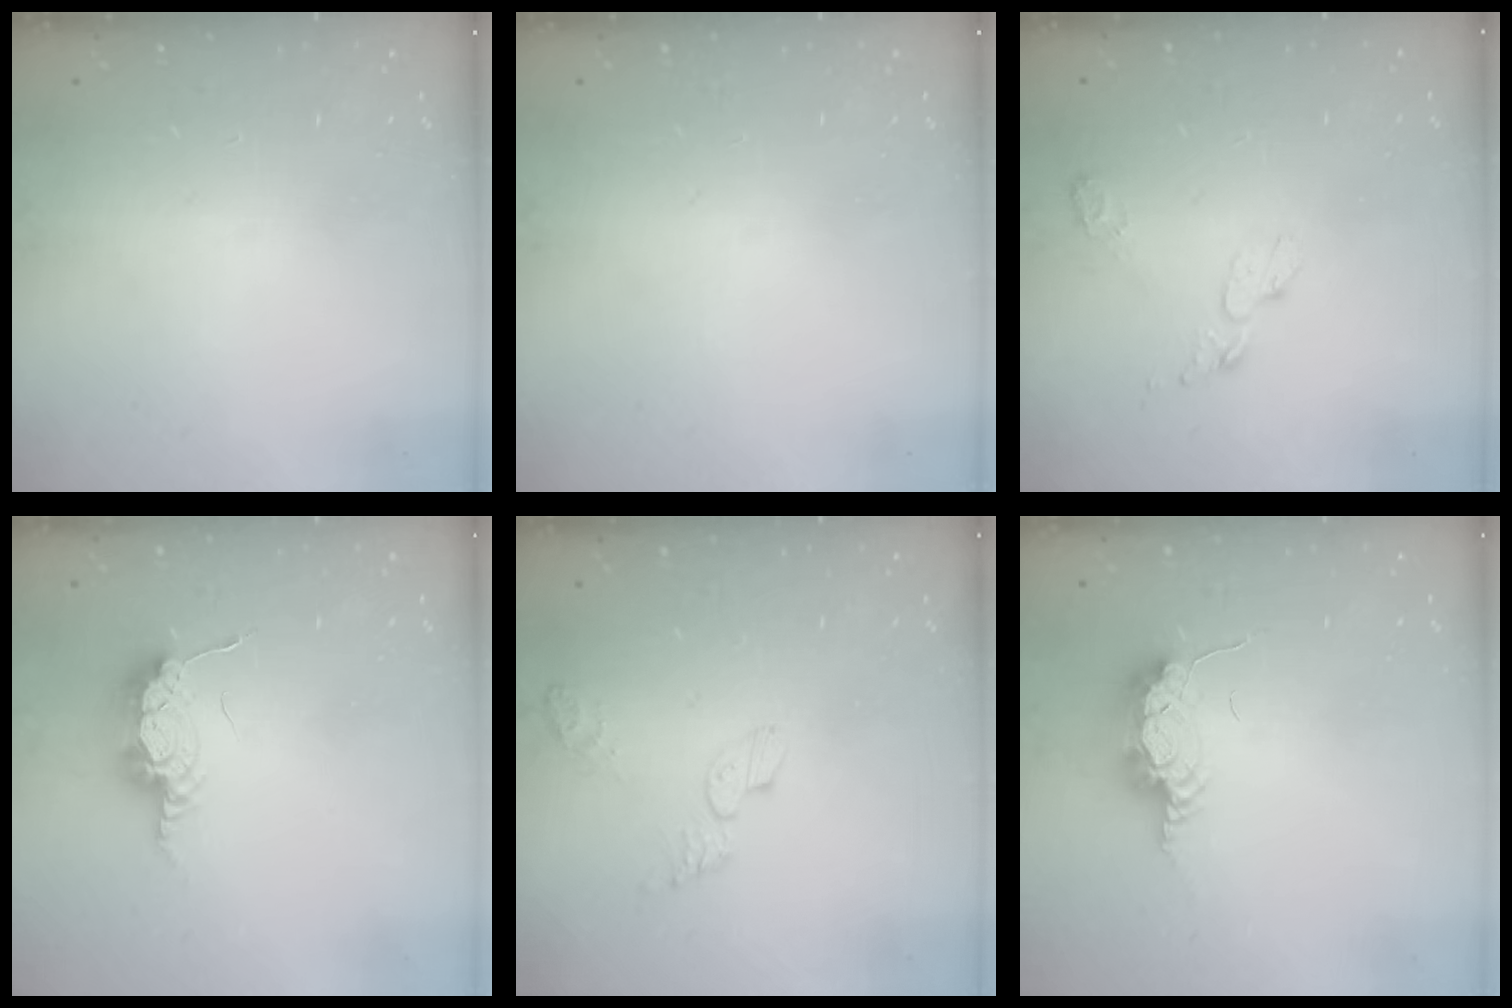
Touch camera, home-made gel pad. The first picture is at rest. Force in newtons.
{"total": 0.0}
{"total": 5.0, "press": 5.0, "slide": 0.6}
{"total": 13.2, "press": 9.3, "slide": 9.4}
{"total": 4.9, "press": 4.9, "slide": 0.1}
{"total": 7.7, "press": 7.4, "slide": 1.8}